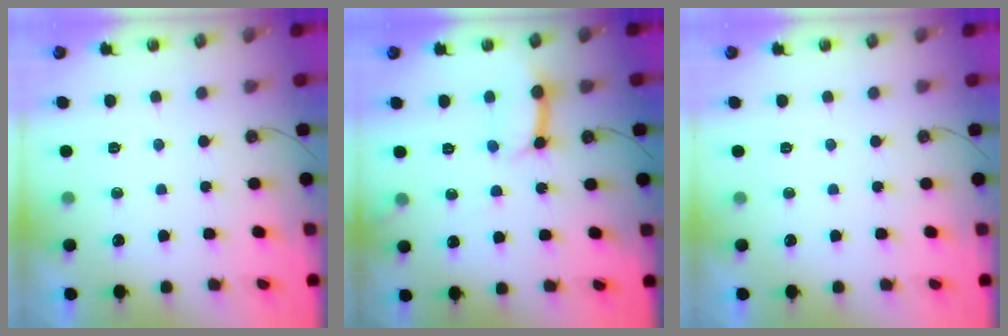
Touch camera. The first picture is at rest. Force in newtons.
{"total": 12.1, "press": 12.1, "slide": 1.1}
{"total": 0.0}